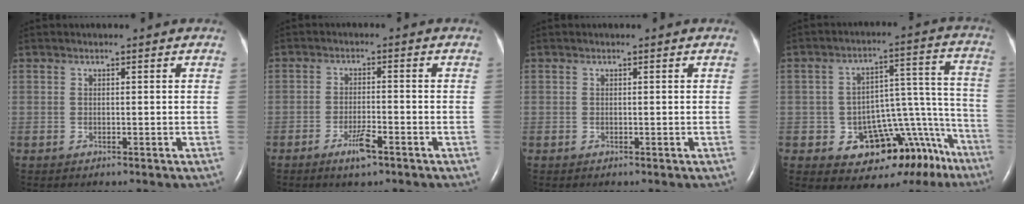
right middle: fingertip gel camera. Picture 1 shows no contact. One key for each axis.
{"total": 3.9, "fx": -2.5, "fy": 0.5, "fz": 2.9, "tx": -0.060, "ty": -0.004, "tz": -0.044}
{"total": 0.0}
{"total": 15.8, "fx": -10.9, "fy": 8.0, "fz": 8.0, "tx": -0.061, "ty": 0.088, "tz": -0.141}